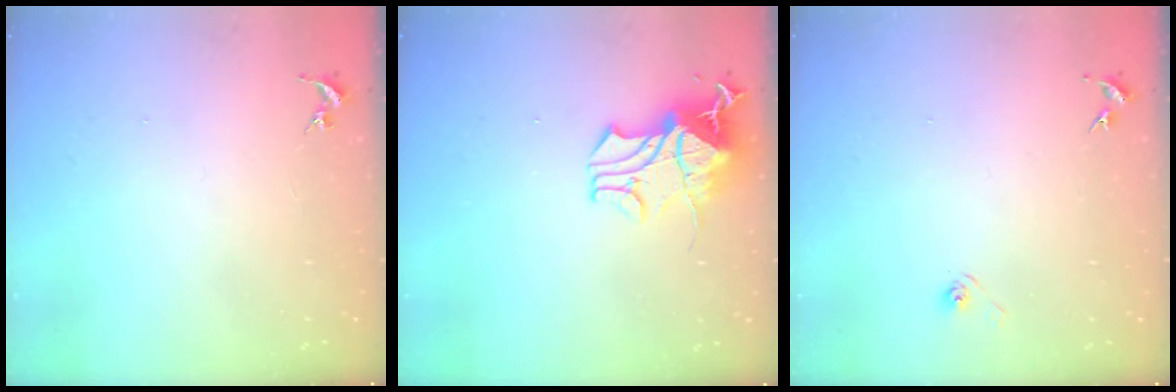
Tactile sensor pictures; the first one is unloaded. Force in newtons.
{"total": 15.9, "press": 15.9, "slide": 0.4}
{"total": 3.0, "press": 2.6, "slide": 1.5}